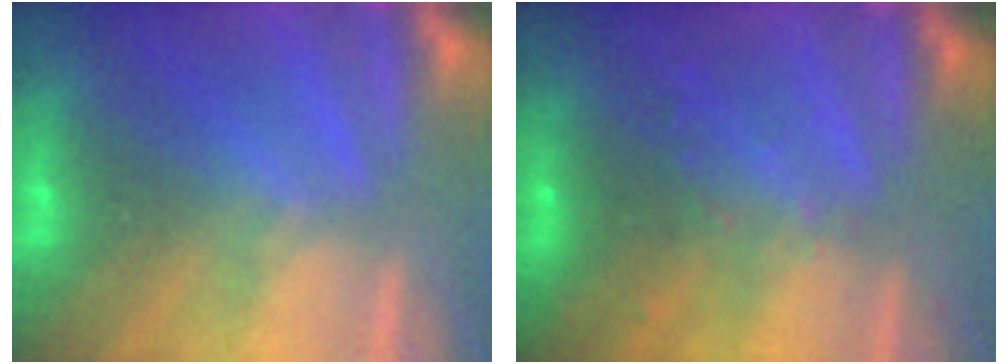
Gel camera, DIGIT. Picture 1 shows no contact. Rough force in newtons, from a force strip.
{"total": 2.8}